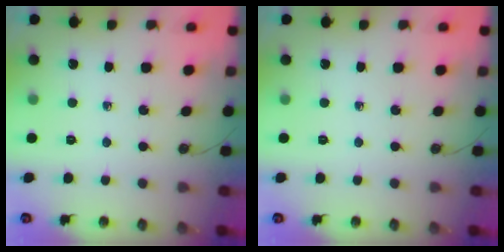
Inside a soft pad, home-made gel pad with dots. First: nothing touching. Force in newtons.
{"total": 0.0}